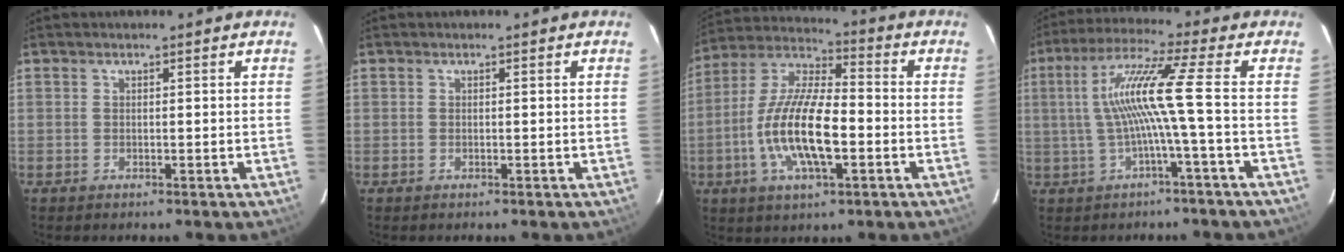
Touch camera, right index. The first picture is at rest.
{"total": 0.0}
{"total": 15.9, "force": [-4.0, 5.3, 14.5], "torque": [-0.290, -0.005, -0.078]}
{"total": 10.1, "force": [-0.9, -1.8, 9.9], "torque": [-0.189, 0.006, -0.008]}